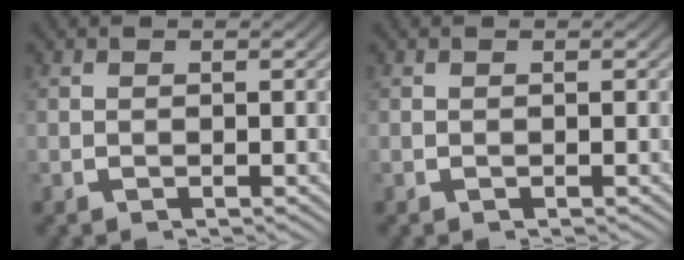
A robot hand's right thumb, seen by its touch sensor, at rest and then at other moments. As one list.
[{"total": 0.0}]